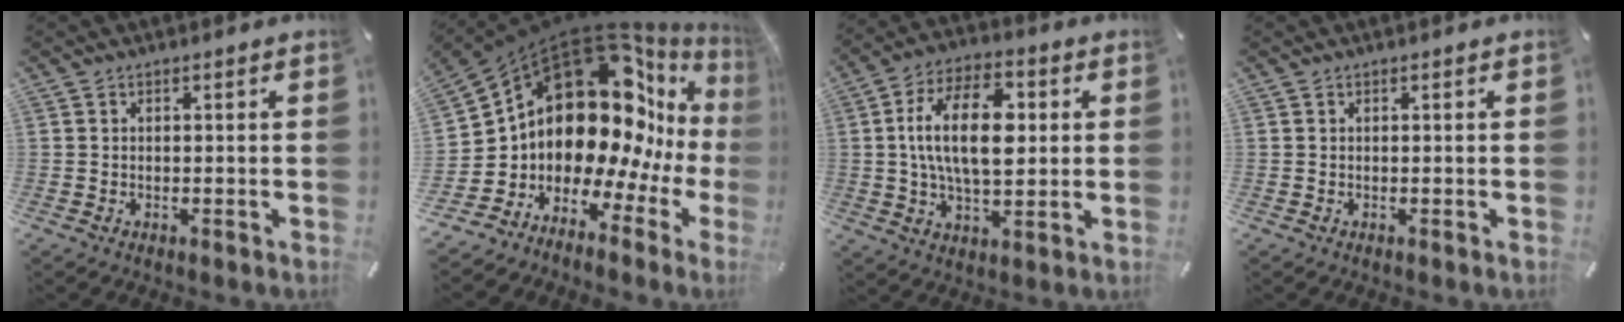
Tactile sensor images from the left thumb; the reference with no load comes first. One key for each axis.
{"total": 20.4, "fx": 7.5, "fy": 13.3, "fz": 13.6, "tx": -0.213, "ty": -0.099, "tz": 0.141}
{"total": 17.0, "fx": 2.3, "fy": 9.4, "fz": 14.0, "tx": -0.271, "ty": 0.005, "tz": 0.033}
{"total": 0.0}